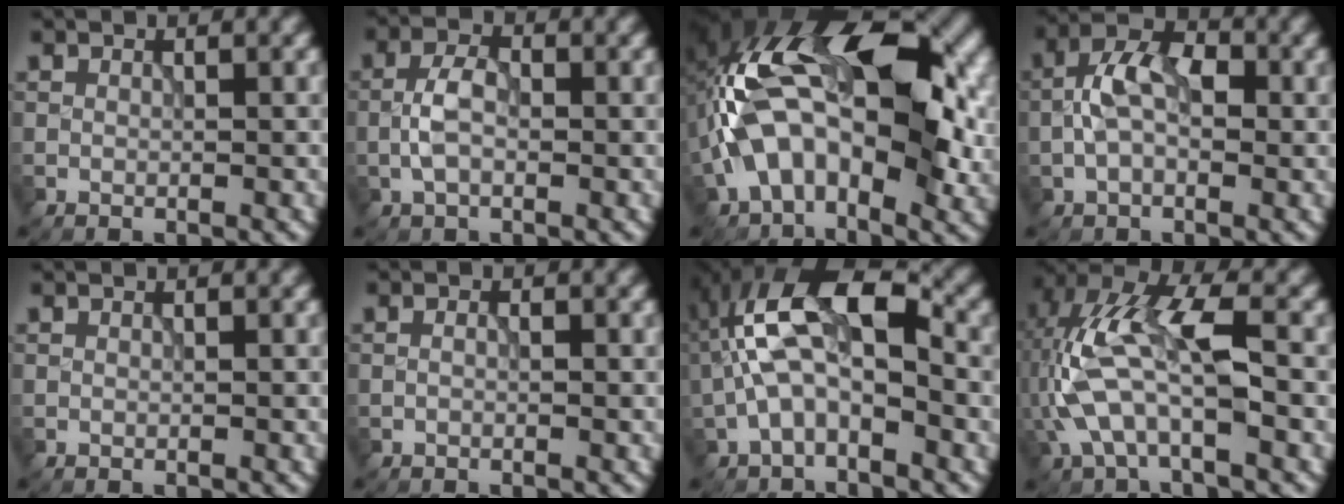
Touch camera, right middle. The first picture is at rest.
{"total": 3.1, "force": [-0.7, 1.6, 2.5], "torque": [-0.051, 0.008, -0.020]}
{"total": 14.9, "force": [0.2, 7.8, 12.7], "torque": [-0.224, 0.016, -0.013]}
{"total": 5.3, "force": [-0.3, 3.1, 4.4], "torque": [-0.080, 0.013, -0.013]}
{"total": 0.0}
{"total": 1.0, "force": [0.1, 0.6, 0.8], "torque": [-0.003, -0.006, -0.009]}
{"total": 7.3, "force": [-0.6, 3.2, 6.5], "torque": [-0.126, 0.027, -0.017]}
{"total": 9.4, "force": [-0.7, 4.4, 8.3], "torque": [-0.186, 0.022, -0.015]}